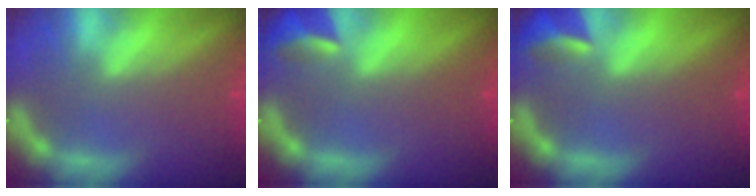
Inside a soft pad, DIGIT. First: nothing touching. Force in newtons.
{"total": 2.9}
{"total": 2.9}